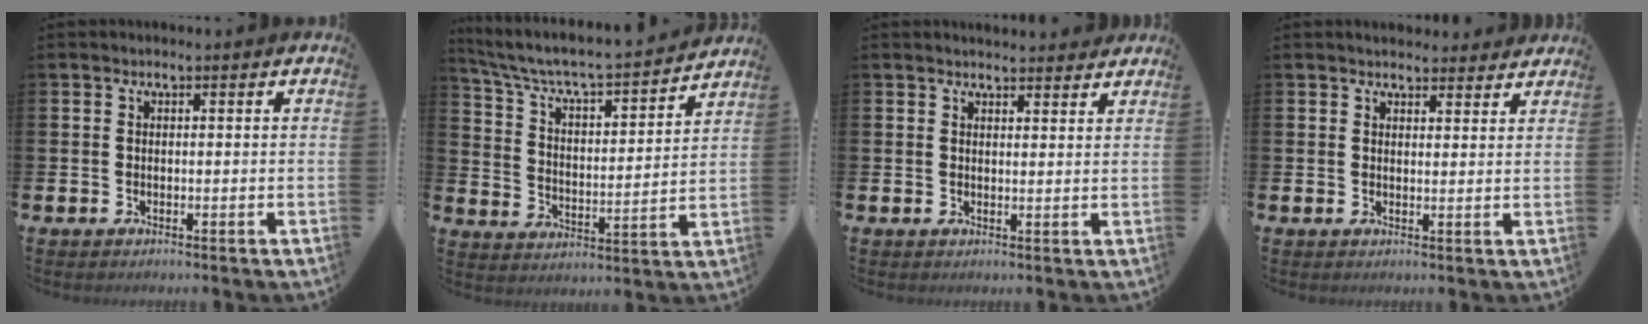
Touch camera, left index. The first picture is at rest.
{"total": 6.6, "force": [6.1, 1.0, 2.4], "torque": [-0.074, -0.051, 0.098]}
{"total": 2.5, "force": [2.5, 0.4, -0.1], "torque": [0.006, -0.016, 0.044]}
{"total": 2.8, "force": [2.7, 0.7, -0.1], "torque": [0.007, -0.014, 0.047]}